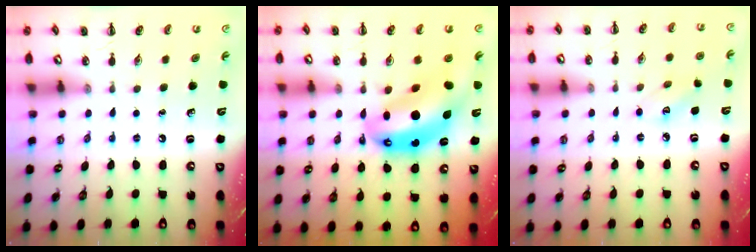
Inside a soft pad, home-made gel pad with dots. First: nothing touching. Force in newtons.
{"total": 13.6, "press": 13.1, "slide": 3.5}
{"total": 3.3, "press": 3.2, "slide": 0.9}